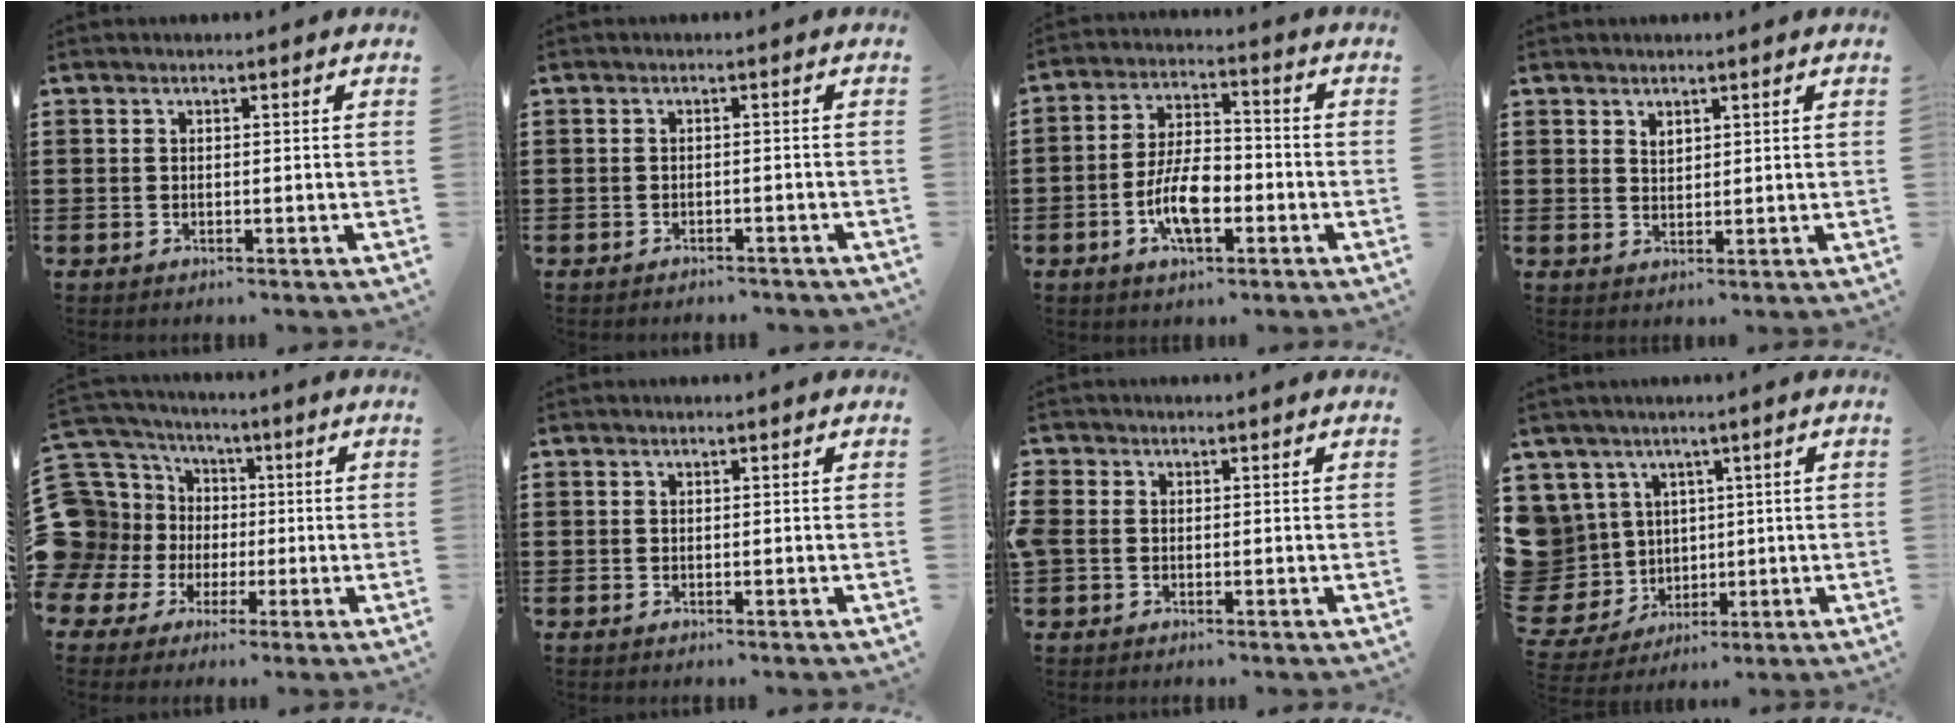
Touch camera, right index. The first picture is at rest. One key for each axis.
{"total": 1.3, "fx": -1.3, "fy": 0.1, "fz": 0.0, "tx": -0.005, "ty": 0.000, "tz": -0.029}
{"total": 8.6, "fx": -3.0, "fy": 3.5, "fz": 7.2, "tx": -0.150, "ty": 0.002, "tz": -0.058}
{"total": 1.4, "fx": 1.2, "fy": 0.7, "fz": 0.2, "tx": -0.005, "ty": 0.003, "tz": 0.023}
{"total": 10.9, "fx": -1.3, "fy": 10.5, "fz": 2.4, "tx": -0.119, "ty": -0.008, "tz": -0.019}
{"total": 0.0}
{"total": 1.3, "fx": -0.3, "fy": 1.1, "fz": 0.7, "tx": -0.024, "ty": 0.001, "tz": -0.009}
{"total": 7.8, "fx": 1.6, "fy": 7.6, "fz": 0.9, "tx": -0.076, "ty": -0.015, "tz": 0.035}